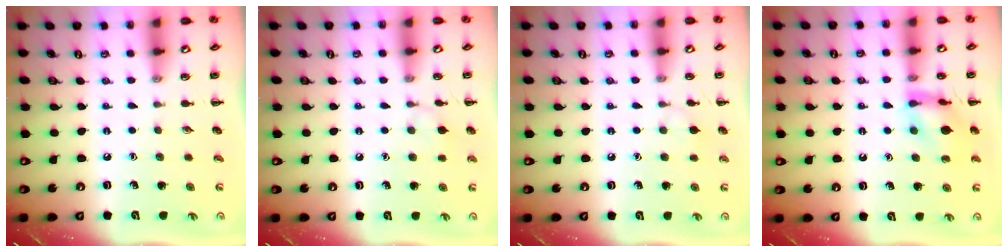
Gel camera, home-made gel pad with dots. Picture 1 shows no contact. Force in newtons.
{"total": 6.2, "press": 6.0, "slide": 1.7}
{"total": 5.2, "press": 5.0, "slide": 1.6}
{"total": 12.8, "press": 12.8, "slide": 1.1}